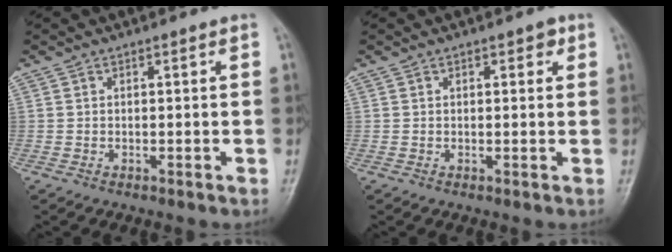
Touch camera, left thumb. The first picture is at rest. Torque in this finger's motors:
{"motor_torque": [-0.16, -0.03, -0.14, -0.16, 0.03]}